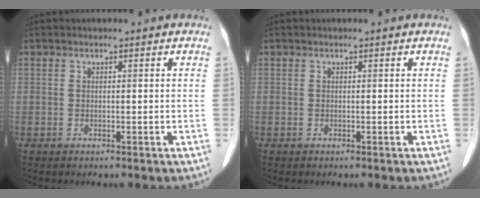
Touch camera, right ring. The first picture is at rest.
{"total": 0.0}